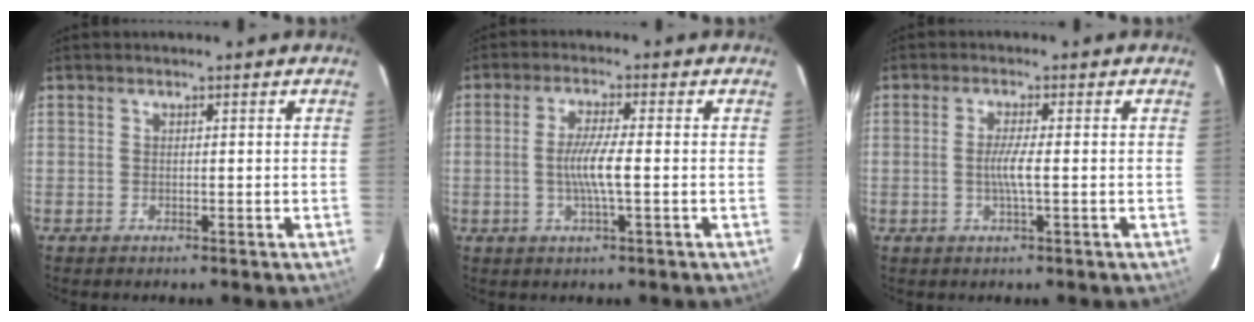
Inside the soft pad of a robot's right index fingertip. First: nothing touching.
{"total": 5.8, "force": [-1.0, 0.2, 5.7], "torque": [-0.106, -0.004, -0.019]}
{"total": 3.5, "force": [-0.6, -0.1, 3.5], "torque": [-0.065, -0.003, -0.014]}